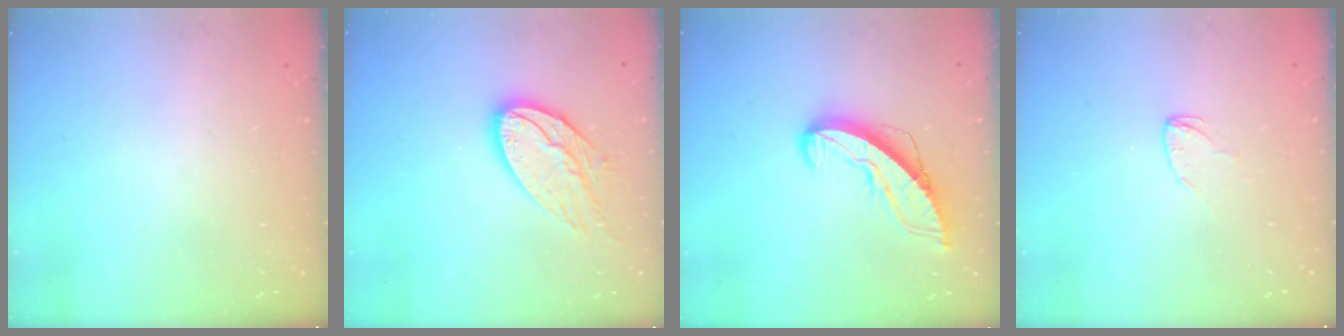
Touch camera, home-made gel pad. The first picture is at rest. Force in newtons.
{"total": 14.8, "press": 14.8, "slide": 1.0}
{"total": 9.0, "press": 9.0, "slide": 0.9}
{"total": 3.3, "press": 3.3, "slide": 0.3}